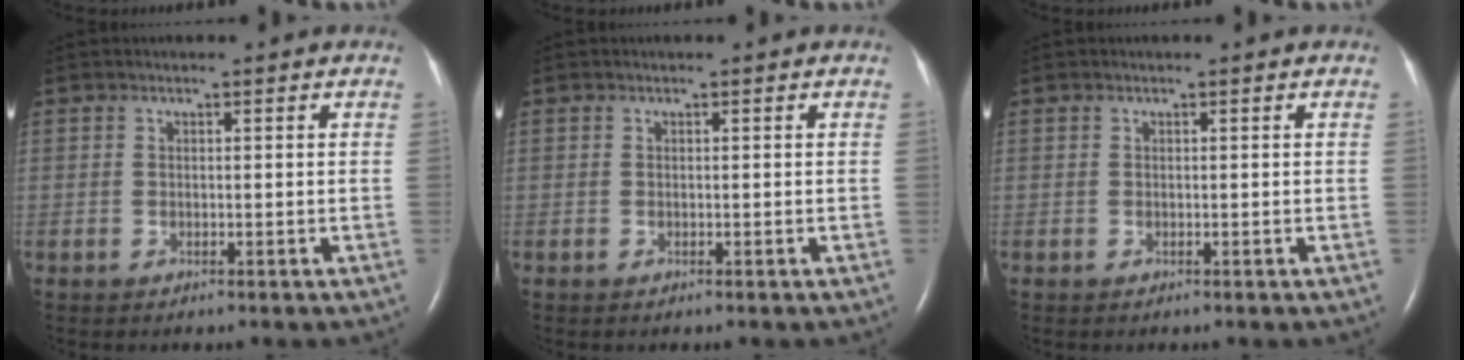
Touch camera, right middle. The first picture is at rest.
{"total": 0.0}
{"total": 0.0}